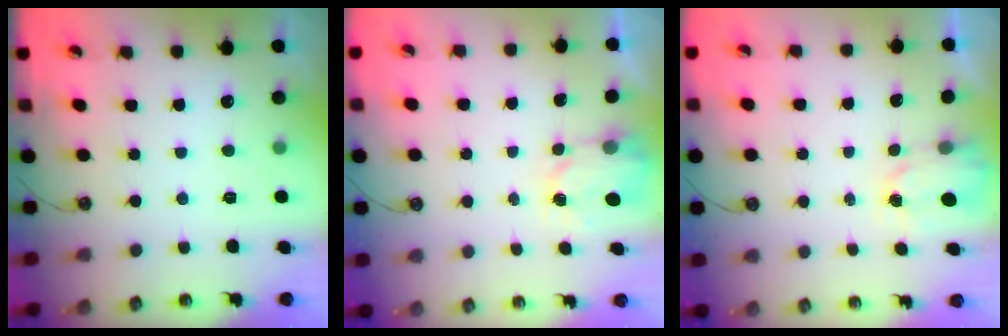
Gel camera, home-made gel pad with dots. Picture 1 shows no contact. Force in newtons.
{"total": 2.7, "press": 2.6, "slide": 0.4}
{"total": 1.6, "press": 1.6, "slide": 0.3}